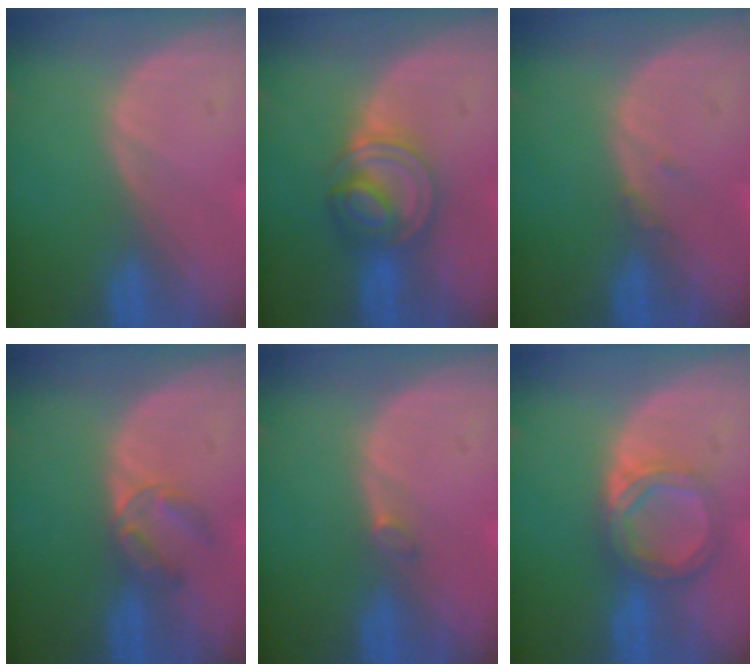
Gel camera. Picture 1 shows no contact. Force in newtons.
{"total": 6.8, "press": 6.2, "slide": 2.6}
{"total": 0.8, "press": 0.8, "slide": 0.1}
{"total": 3.5, "press": 3.3, "slide": 1.0}
{"total": 0.9, "press": 0.9, "slide": 0.3}
{"total": 5.6, "press": 5.2, "slide": 1.9}